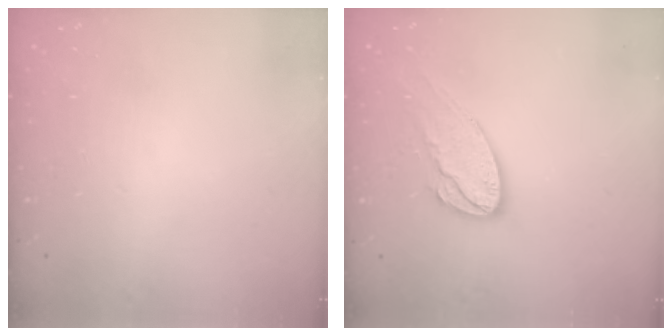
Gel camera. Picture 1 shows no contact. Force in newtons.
{"total": 12.7, "press": 12.7, "slide": 1.0}